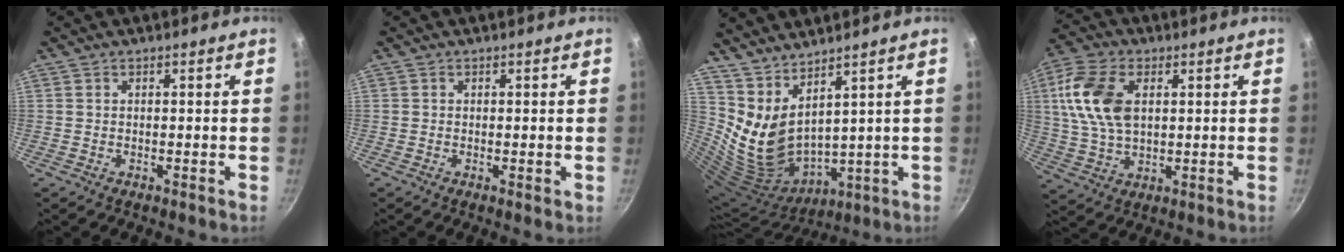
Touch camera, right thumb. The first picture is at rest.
{"total": 0.6, "force": [0.0, 0.2, 0.6], "torque": [-0.010, -0.002, -0.002]}
{"total": 12.6, "force": [6.3, 5.7, 9.3], "torque": [-0.160, -0.061, 0.147]}
{"total": 13.2, "force": [2.9, 7.9, 10.1], "torque": [-0.191, 0.002, 0.052]}